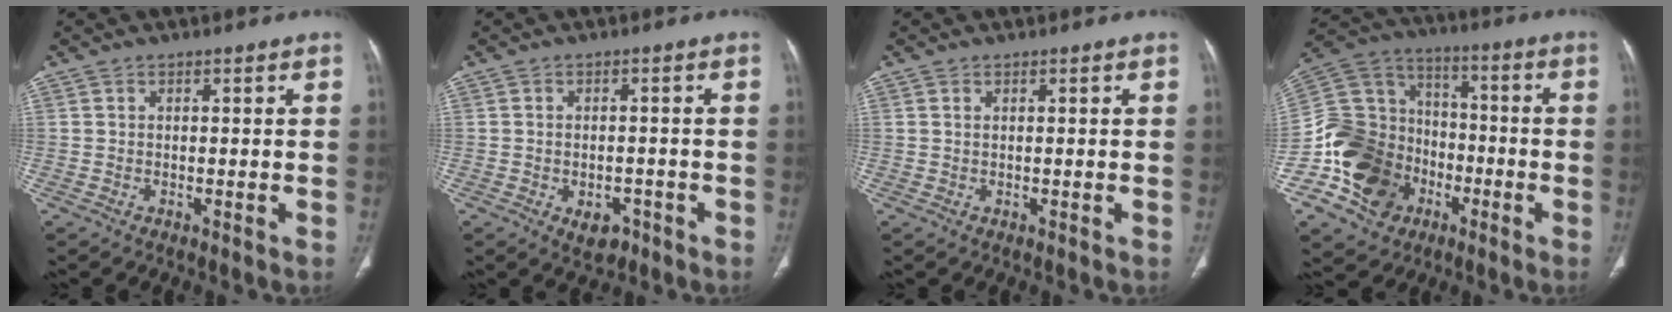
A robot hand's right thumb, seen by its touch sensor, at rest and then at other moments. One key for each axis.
{"total": 5.8, "fx": -2.8, "fy": 3.9, "fz": 3.3, "tx": -0.027, "ty": 0.016, "tz": -0.031}
{"total": 0.5, "fx": 0.3, "fy": 0.2, "fz": 0.4, "tx": -0.011, "ty": 0.003, "tz": 0.006}
{"total": 19.8, "fx": -7.5, "fy": 16.4, "fz": 8.2, "tx": -0.133, "ty": 0.079, "tz": -0.126}